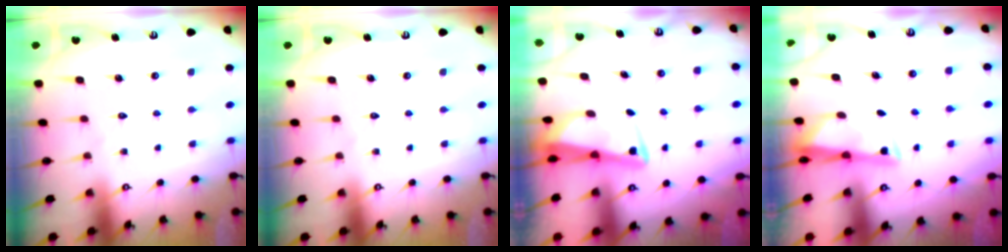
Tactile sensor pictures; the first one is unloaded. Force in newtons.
{"total": 0.0}
{"total": 2.7, "press": 2.7, "slide": 0.3}
{"total": 3.2, "press": 3.2, "slide": 0.4}